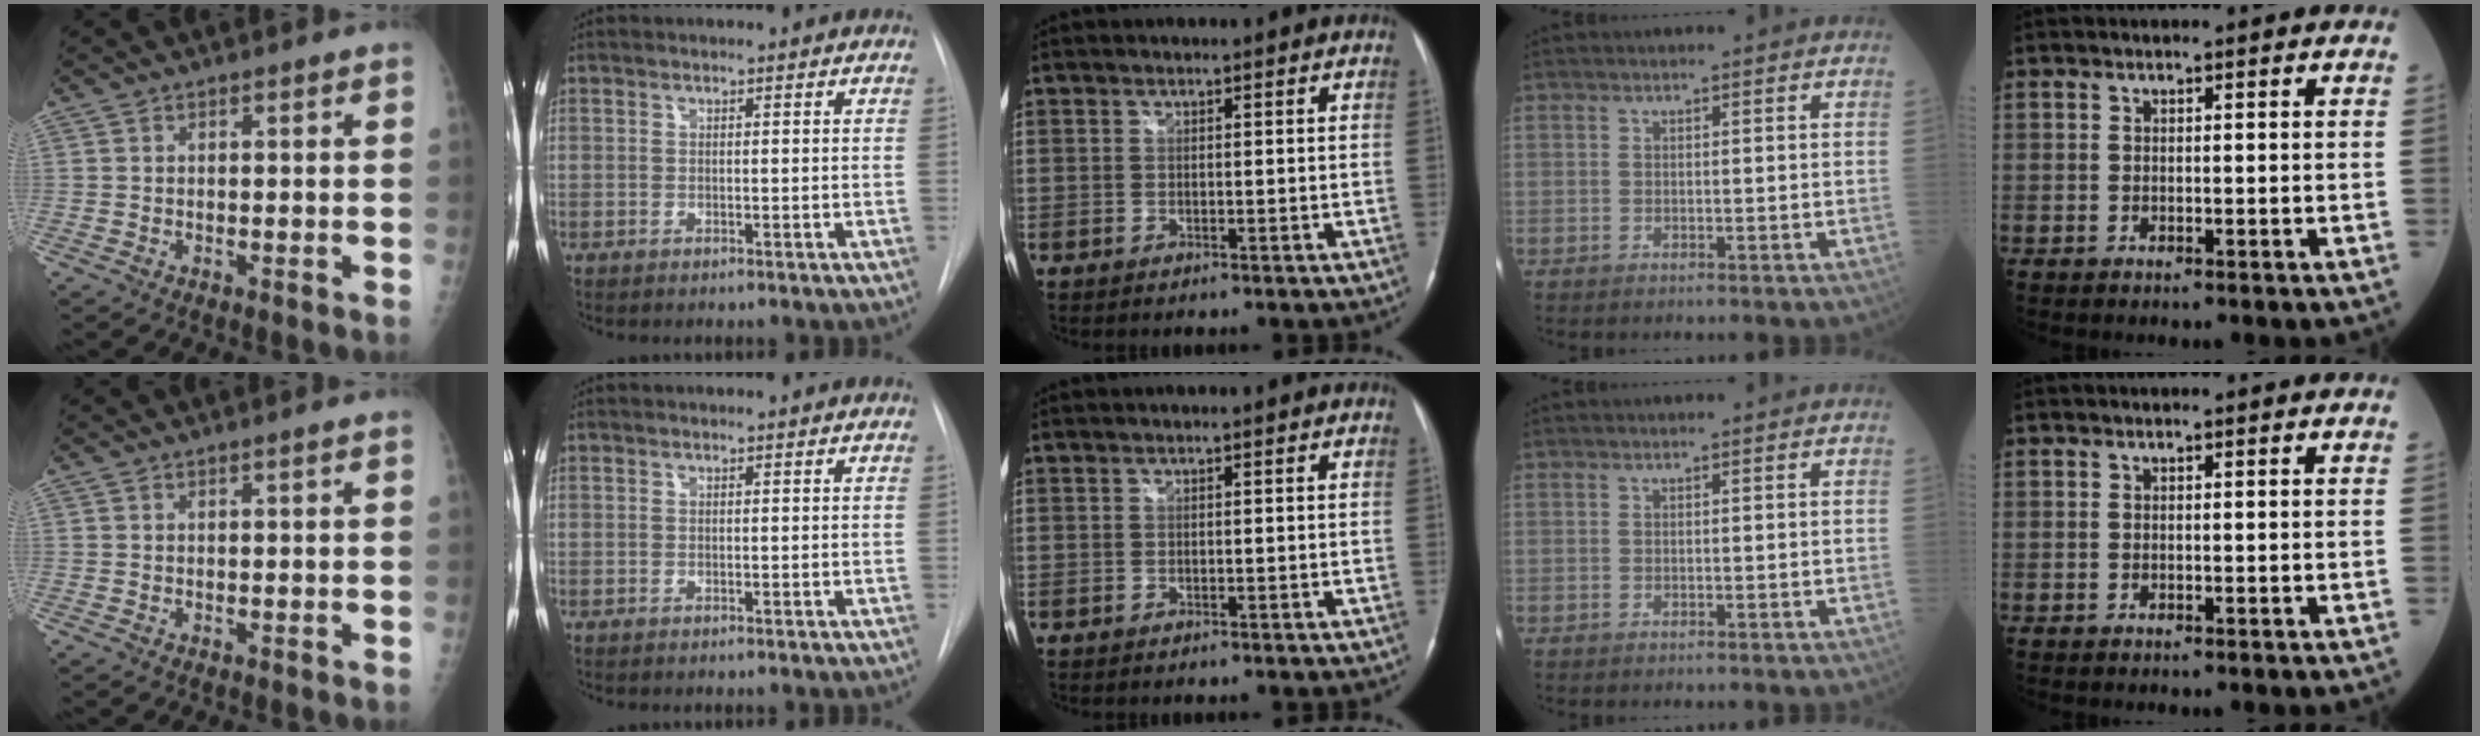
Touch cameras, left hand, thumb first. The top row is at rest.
{}